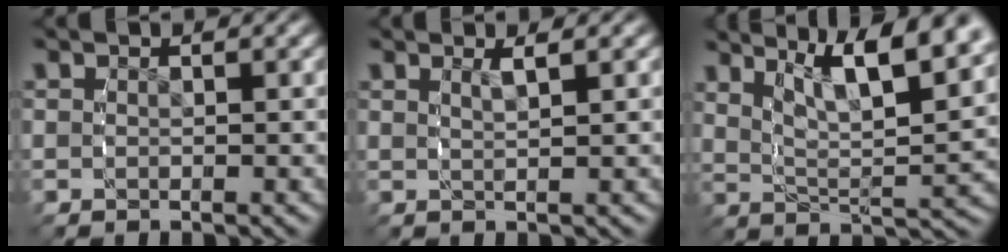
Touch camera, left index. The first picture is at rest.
{"total": 1.1, "force": [0.7, -0.5, 0.7], "torque": [-0.010, -0.001, 0.014]}
{"total": 8.4, "force": [3.9, 3.1, 6.8], "torque": [-0.098, 0.002, 0.055]}